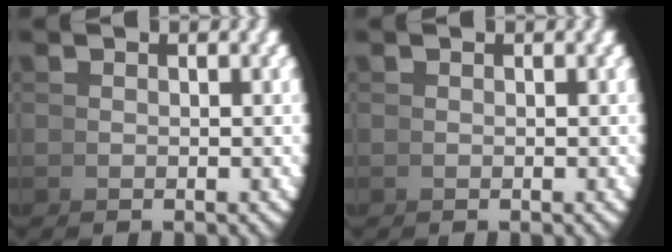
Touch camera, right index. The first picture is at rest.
{"total": 0.0}